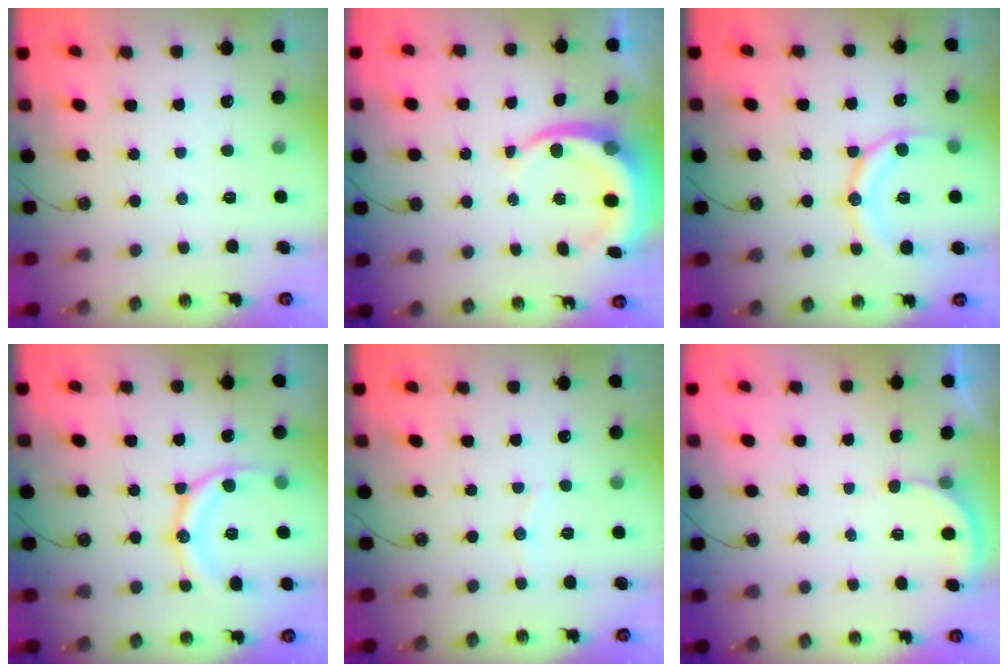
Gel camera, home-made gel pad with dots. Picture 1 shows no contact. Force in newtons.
{"total": 8.6, "press": 8.4, "slide": 1.5}
{"total": 13.8, "press": 13.7, "slide": 1.6}
{"total": 13.4, "press": 13.4, "slide": 0.8}
{"total": 3.9, "press": 3.9, "slide": 0.5}
{"total": 2.3, "press": 2.3, "slide": 0.2}